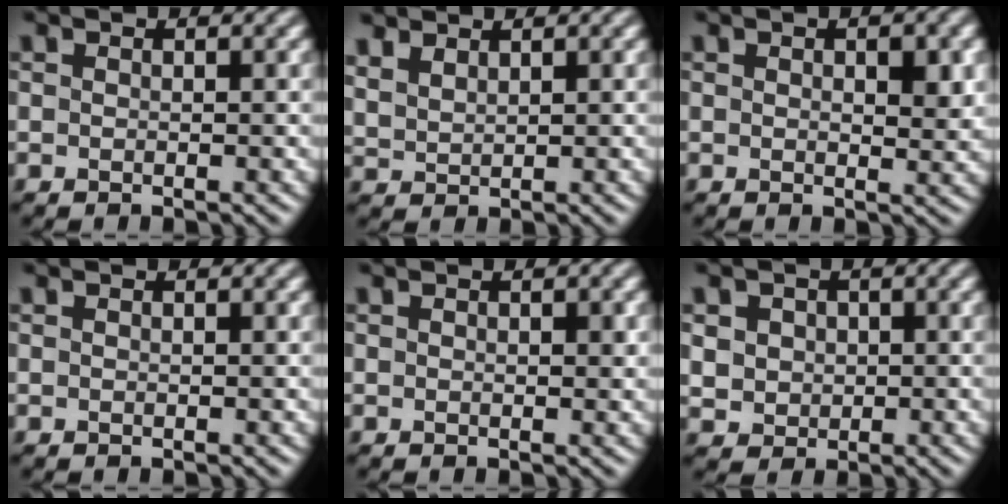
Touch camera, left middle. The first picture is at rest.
{"total": 2.4, "force": [2.0, 1.0, 0.8], "torque": [-0.024, 0.003, 0.051]}
{"total": 2.9, "force": [0.8, 1.0, 2.6], "torque": [-0.034, -0.001, 0.015]}
{"total": 0.0}
{"total": 0.9, "force": [0.3, 0.3, 0.7], "torque": [-0.010, 0.000, 0.006]}
{"total": 3.9, "force": [1.2, 3.4, 1.6], "torque": [-0.040, 0.012, 0.020]}